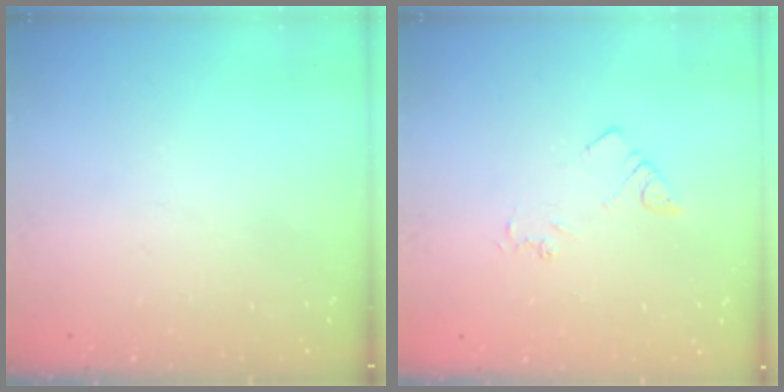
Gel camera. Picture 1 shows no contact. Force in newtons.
{"total": 2.3, "press": 2.3, "slide": 0.3}